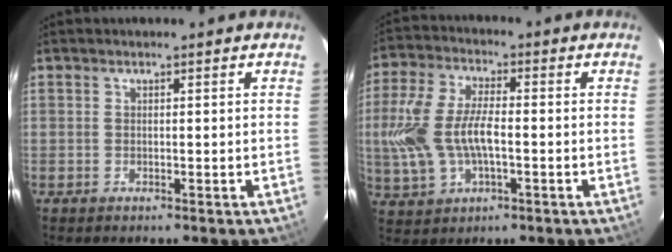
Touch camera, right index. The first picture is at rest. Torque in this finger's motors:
{"motor_torque": [0.44, -0.04, 0.36, 0.21]}